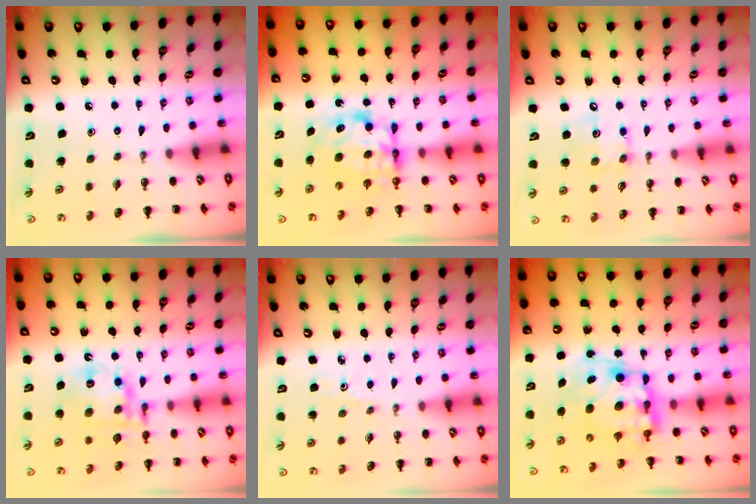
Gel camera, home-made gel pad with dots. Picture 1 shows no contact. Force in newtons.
{"total": 7.1, "press": 7.1, "slide": 1.1}
{"total": 7.9, "press": 7.8, "slide": 0.7}
{"total": 14.3, "press": 13.9, "slide": 3.1}
{"total": 1.7, "press": 1.6, "slide": 0.6}
{"total": 11.1, "press": 10.7, "slide": 2.9}